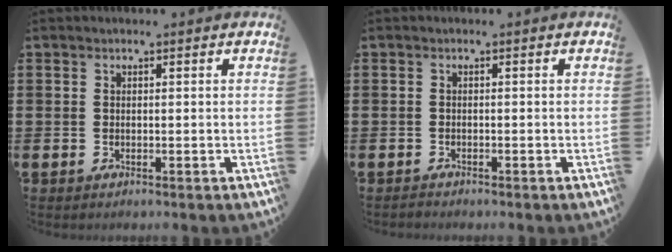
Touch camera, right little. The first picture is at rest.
{"total": 0.0}